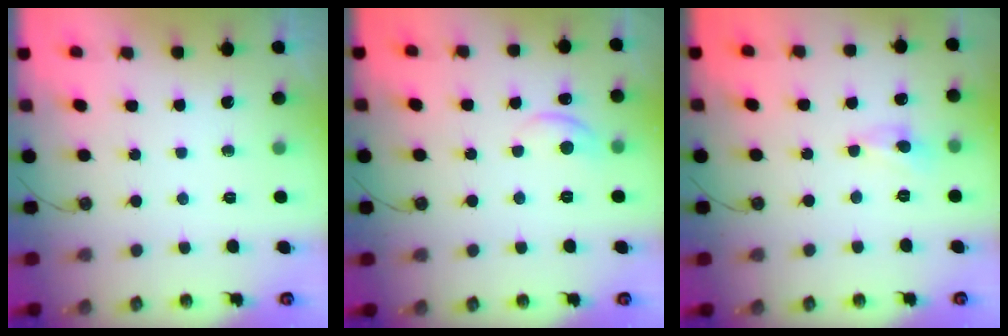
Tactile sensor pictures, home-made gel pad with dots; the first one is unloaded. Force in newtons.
{"total": 3.0, "press": 2.9, "slide": 0.4}
{"total": 2.1, "press": 1.9, "slide": 0.7}